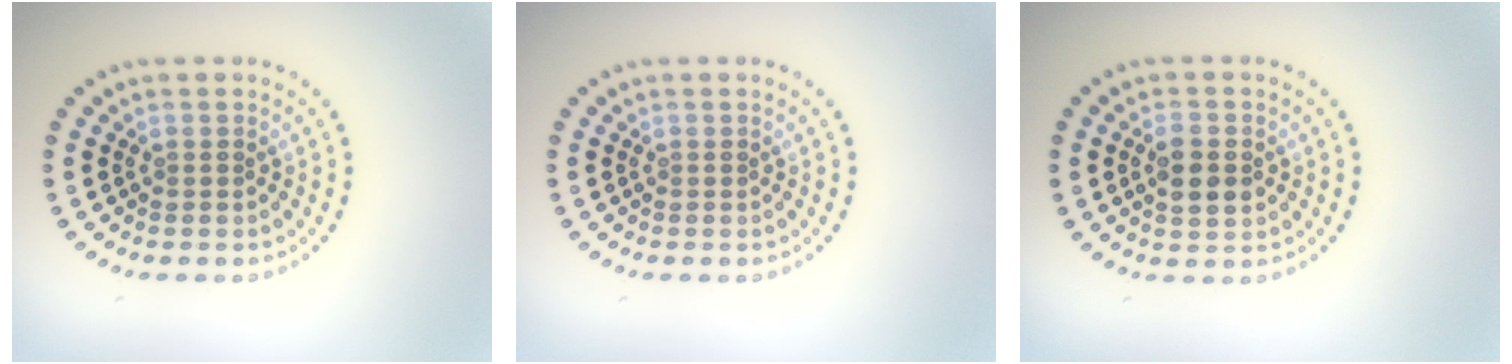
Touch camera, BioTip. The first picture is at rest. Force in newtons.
{"total": 0.0}
{"total": 2.7, "press": 2.7, "slide": 0.3}